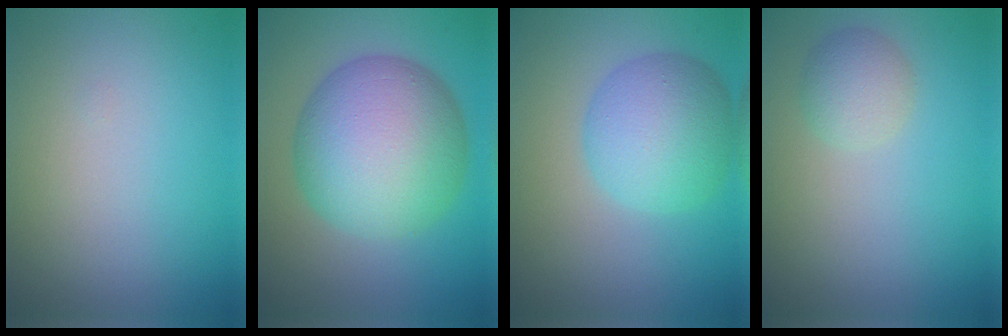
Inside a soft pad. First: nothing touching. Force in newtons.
{"total": 11.7, "press": 11.7, "slide": 0.1}
{"total": 6.4, "press": 6.3, "slide": 0.1}
{"total": 2.2, "press": 2.2, "slide": 0.1}